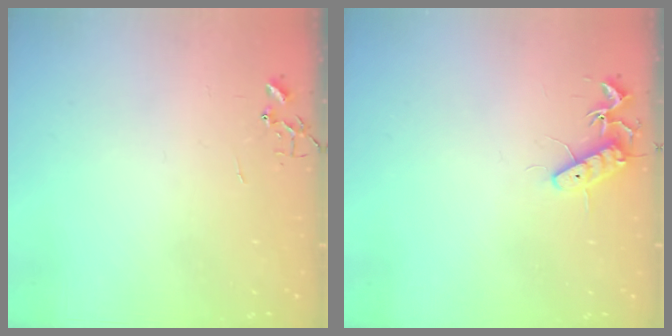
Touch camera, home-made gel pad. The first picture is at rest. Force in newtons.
{"total": 11.5, "press": 11.5, "slide": 1.0}